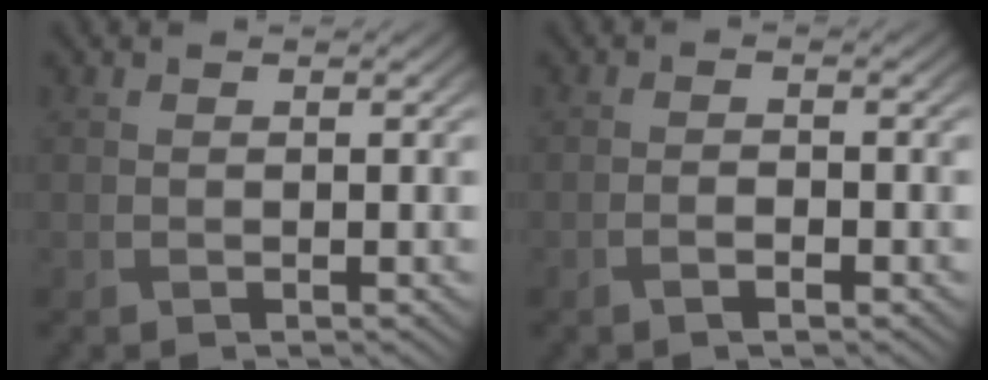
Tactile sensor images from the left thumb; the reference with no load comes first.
{"total": 1.4, "force": [-0.9, 0.4, 1.1], "torque": [-0.022, 0.000, -0.017]}